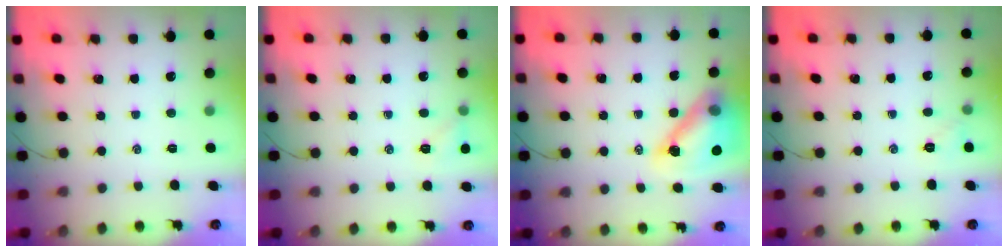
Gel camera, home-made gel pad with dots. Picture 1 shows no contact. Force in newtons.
{"total": 5.9, "press": 5.6, "slide": 1.7}
{"total": 14.4, "press": 13.8, "slide": 4.2}
{"total": 3.9, "press": 3.7, "slide": 1.0}